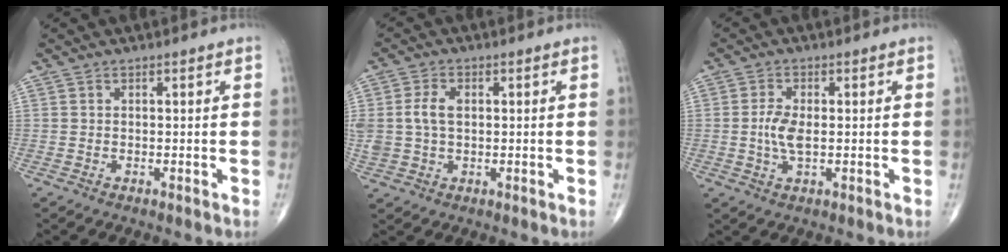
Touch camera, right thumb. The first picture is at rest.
{"total": 6.2, "force": [0.7, 4.1, 4.6], "torque": [-0.105, 0.012, 0.016]}
{"total": 4.6, "force": [-0.2, 2.1, 4.1], "torque": [-0.090, 0.000, -0.005]}